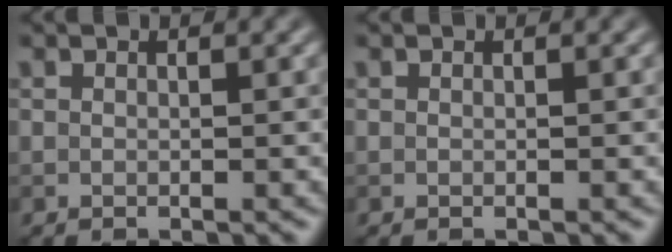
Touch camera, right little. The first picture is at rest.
{"total": 0.0}